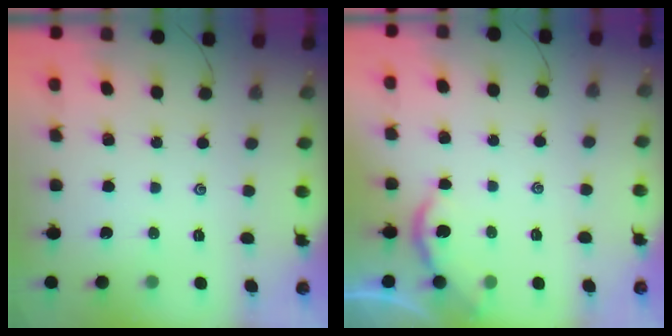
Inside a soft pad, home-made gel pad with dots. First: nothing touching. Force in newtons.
{"total": 1.9, "press": 1.8, "slide": 0.4}